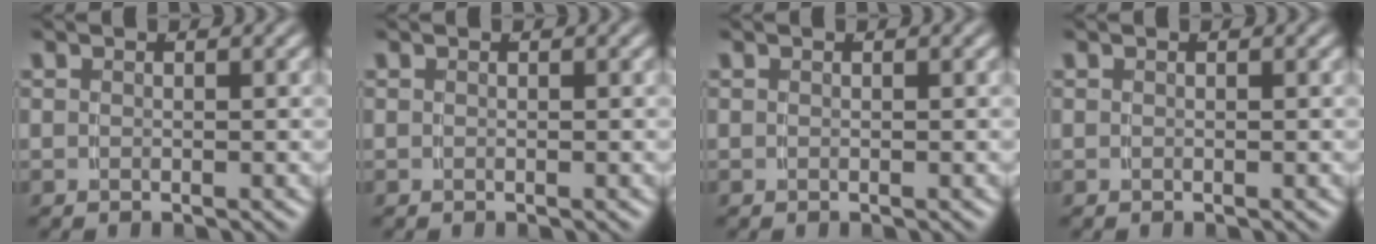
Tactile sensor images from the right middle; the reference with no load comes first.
{"total": 0.0}
{"total": 0.0}
{"total": 0.0}